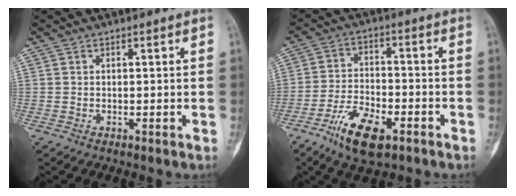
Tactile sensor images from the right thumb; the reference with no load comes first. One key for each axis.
{"total": 10.9, "fx": -6.1, "fy": 4.7, "fz": 7.7, "tx": -0.140, "ty": 0.021, "tz": -0.109}